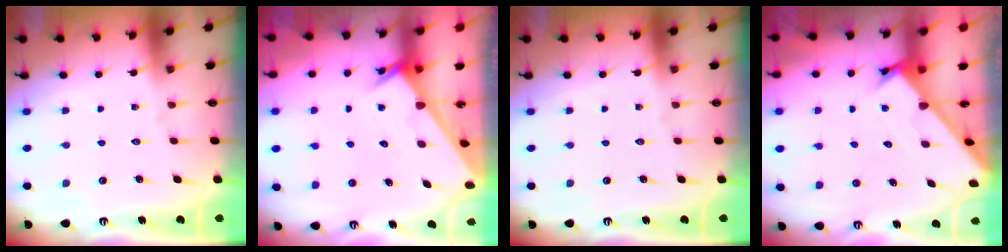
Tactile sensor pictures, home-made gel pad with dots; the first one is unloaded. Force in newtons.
{"total": 2.0, "press": 2.0, "slide": 0.2}
{"total": 0.0}
{"total": 2.2, "press": 2.2, "slide": 0.2}